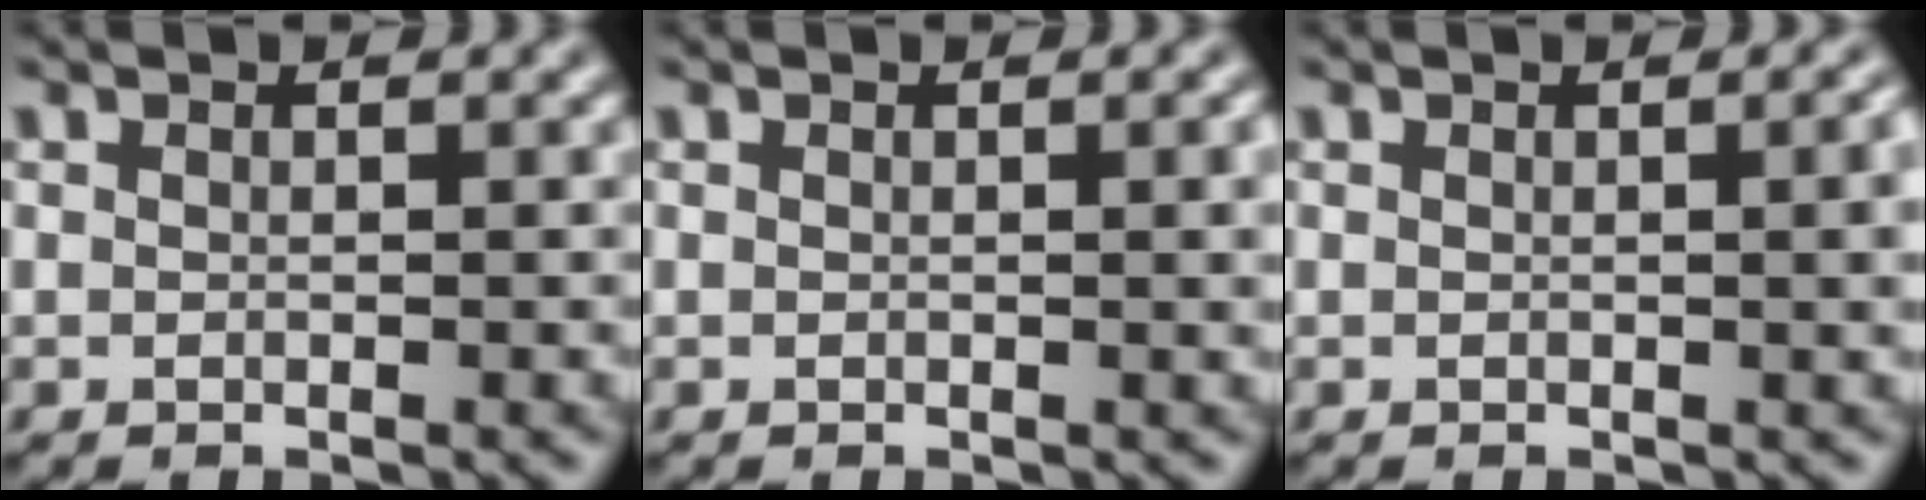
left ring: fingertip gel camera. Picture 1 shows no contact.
{"total": 1.8, "force": [0.1, 0.5, 1.7], "torque": [-0.019, 0.002, -0.001]}
{"total": 3.2, "force": [0.2, 1.1, 3.0], "torque": [-0.026, 0.006, 0.001]}